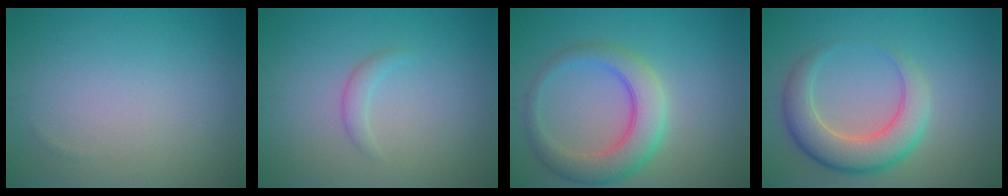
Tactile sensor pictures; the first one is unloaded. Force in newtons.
{"total": 1.2, "press": 1.2, "slide": 0.1}
{"total": 5.3, "press": 5.3, "slide": 0.4}
{"total": 5.7, "press": 5.7, "slide": 0.3}